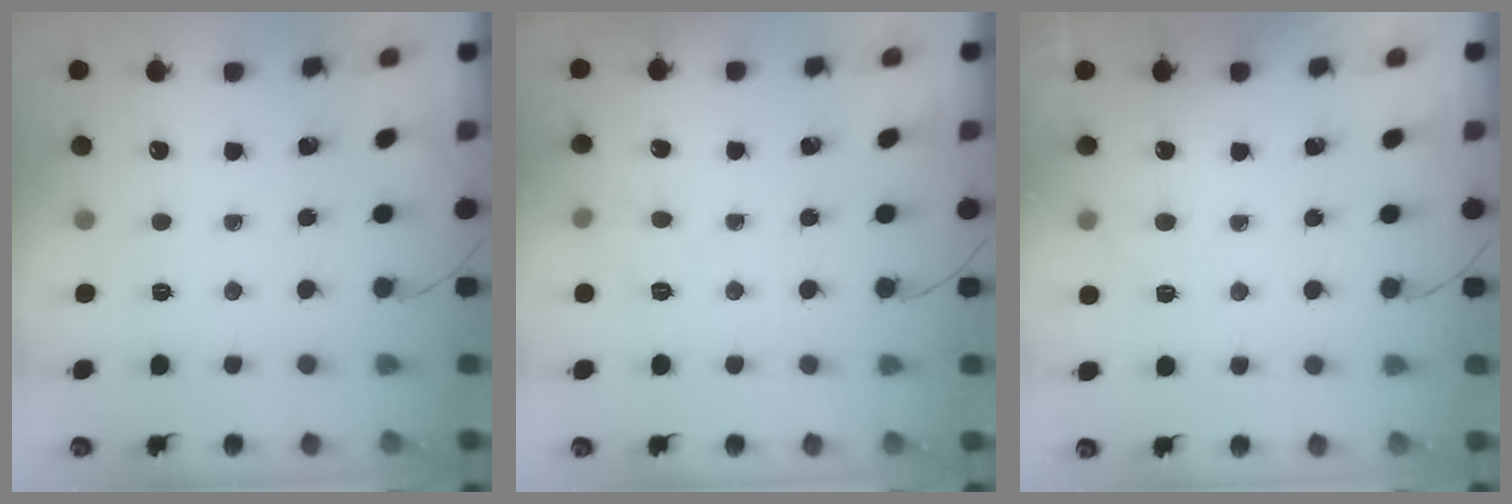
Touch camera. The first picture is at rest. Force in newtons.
{"total": 8.2, "press": 8.1, "slide": 1.5}
{"total": 6.3, "press": 6.1, "slide": 1.5}